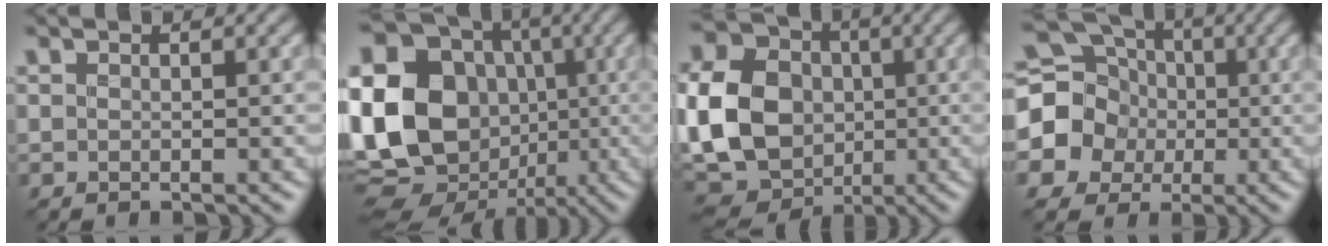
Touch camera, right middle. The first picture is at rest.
{"total": 20.7, "force": [-2.1, 17.8, 10.3], "torque": [-0.223, 0.014, -0.093]}
{"total": 14.4, "force": [-2.2, 11.7, 8.2], "torque": [-0.177, -0.004, -0.054]}
{"total": 11.1, "force": [-0.9, 10.3, 3.9], "torque": [-0.113, 0.013, -0.045]}